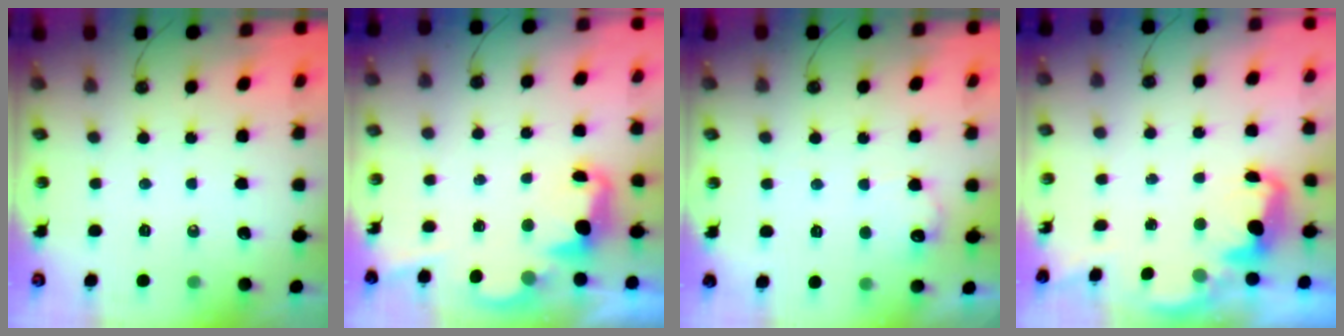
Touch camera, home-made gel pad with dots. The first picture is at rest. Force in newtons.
{"total": 2.3, "press": 2.3, "slide": 0.5}
{"total": 8.4, "press": 8.4, "slide": 0.4}
{"total": 2.6, "press": 2.5, "slide": 0.5}